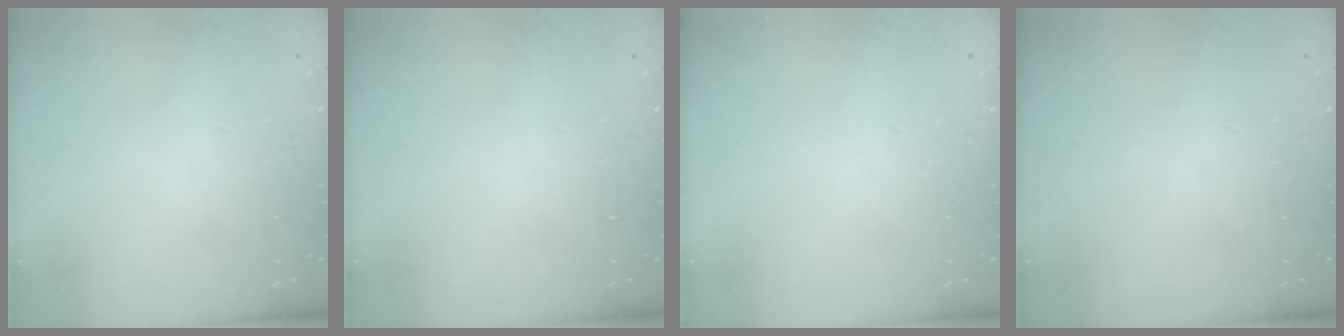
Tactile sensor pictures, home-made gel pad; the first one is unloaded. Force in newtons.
{"total": 0.0}
{"total": 0.0}
{"total": 0.0}